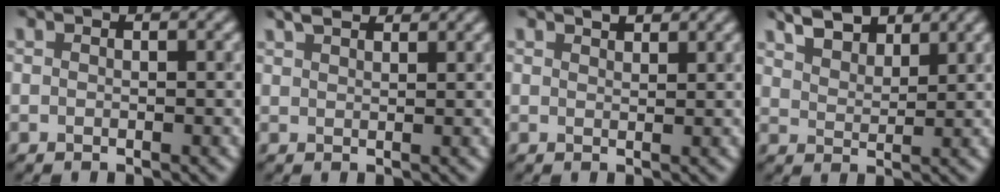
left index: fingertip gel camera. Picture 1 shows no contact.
{"total": 2.3, "force": [2.2, 0.3, 0.6], "torque": [-0.008, 0.011, 0.043]}
{"total": 1.4, "force": [1.3, 0.4, 0.4], "torque": [-0.007, 0.003, 0.023]}
{"total": 4.5, "force": [4.1, 1.2, 1.5], "torque": [-0.028, 0.007, 0.068]}